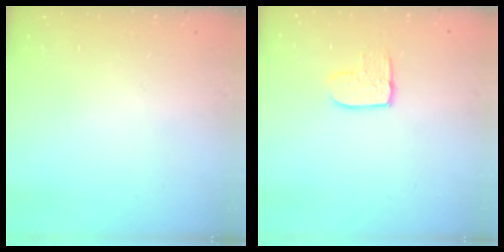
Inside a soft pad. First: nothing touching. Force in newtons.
{"total": 7.0, "press": 7.0, "slide": 0.4}